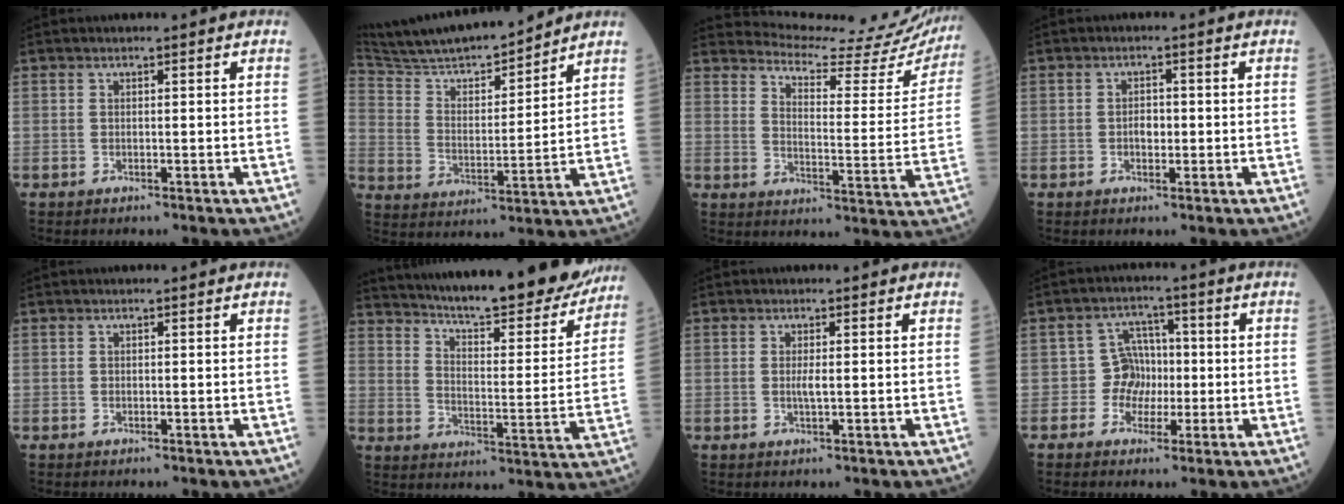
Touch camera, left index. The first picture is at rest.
{"total": 16.9, "force": [15.4, 1.6, 6.6], "torque": [-0.122, 0.001, 0.265]}
{"total": 19.1, "force": [18.6, 1.5, 3.9], "torque": [-0.061, -0.093, 0.214]}
{"total": 2.0, "force": [-0.5, 1.2, 1.5], "torque": [-0.022, 0.003, -0.008]}
{"total": 0.0}
{"total": 20.5, "force": [18.4, 3.0, 8.5], "torque": [-0.099, -0.050, 0.227]}
{"total": 1.5, "force": [-0.1, 0.2, 1.4], "torque": [-0.031, -0.002, -0.003]}
{"total": 4.9, "force": [-0.9, 4.5, 1.6], "torque": [-0.020, 0.014, -0.022]}